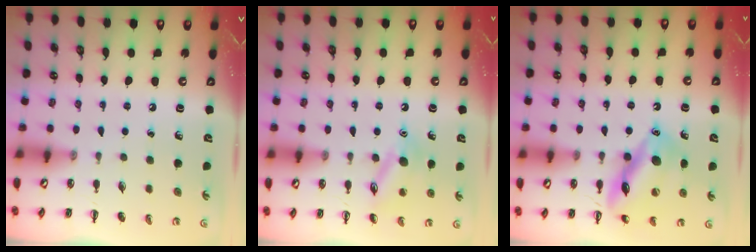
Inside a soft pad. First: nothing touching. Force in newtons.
{"total": 12.1, "press": 12.1, "slide": 1.0}
{"total": 15.8, "press": 15.7, "slide": 1.3}